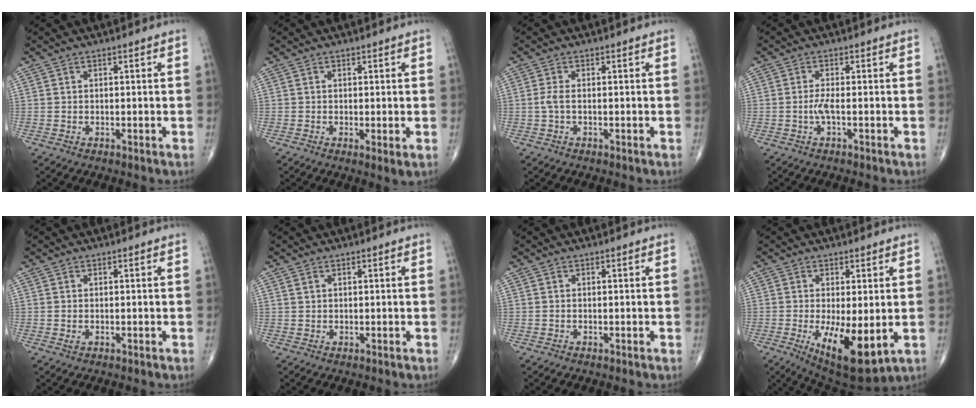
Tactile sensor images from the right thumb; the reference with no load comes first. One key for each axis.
{"total": 1.9, "fx": -0.2, "fy": 0.2, "fz": 1.9, "tx": -0.037, "ty": -0.009, "tz": -0.005}
{"total": 1.6, "fx": -0.2, "fy": 0.5, "fz": 1.5, "tx": -0.040, "ty": -0.003, "tz": -0.008}
{"total": 1.9, "fx": -0.5, "fy": 0.2, "fz": 1.8, "tx": -0.043, "ty": -0.002, "tz": -0.014}
{"total": 0.8, "fx": -0.1, "fy": 0.5, "fz": 0.6, "tx": -0.015, "ty": 0.002, "tz": -0.001}
{"total": 0.6, "fx": 0.4, "fy": 0.3, "fz": 0.2, "tx": -0.002, "ty": 0.000, "tz": 0.007}
{"total": 0.0}
{"total": 11.8, "fx": -2.5, "fy": 4.3, "fz": 10.7, "tx": -0.171, "ty": -0.027, "tz": -0.024}